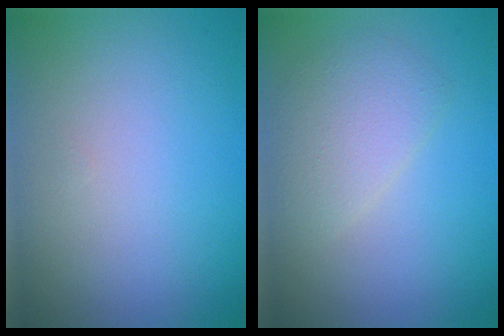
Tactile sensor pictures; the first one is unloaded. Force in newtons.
{"total": 2.9, "press": 2.9, "slide": 0.1}